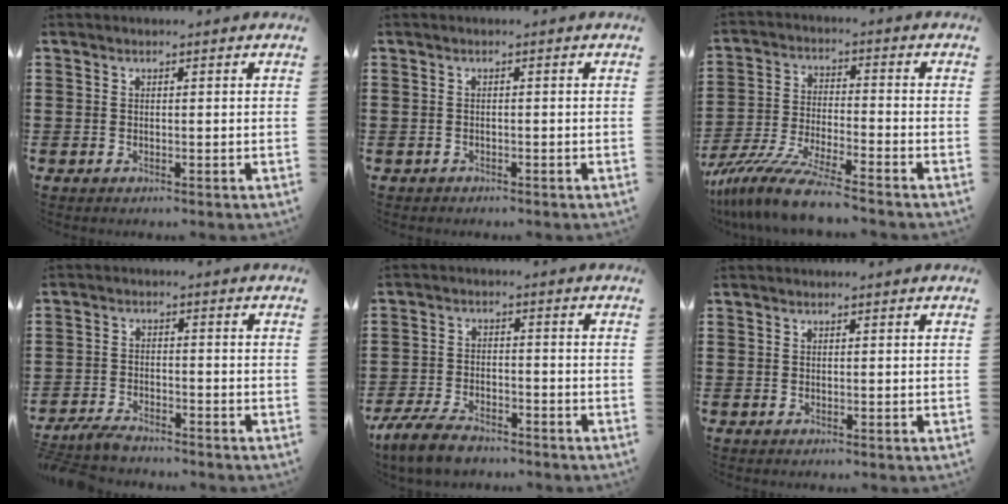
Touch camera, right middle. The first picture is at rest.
{"total": 0.5, "force": [-0.5, 0.1, 0.0], "torque": [-0.002, -0.001, -0.011]}
{"total": 9.6, "force": [-8.4, 0.0, 4.5], "torque": [-0.100, -0.004, -0.166]}
{"total": 3.7, "force": [-3.6, 0.7, 0.8], "torque": [-0.030, 0.000, -0.078]}
{"total": 6.0, "force": [-4.9, 1.8, 2.9], "torque": [-0.075, -0.002, -0.097]}
{"total": 0.0}